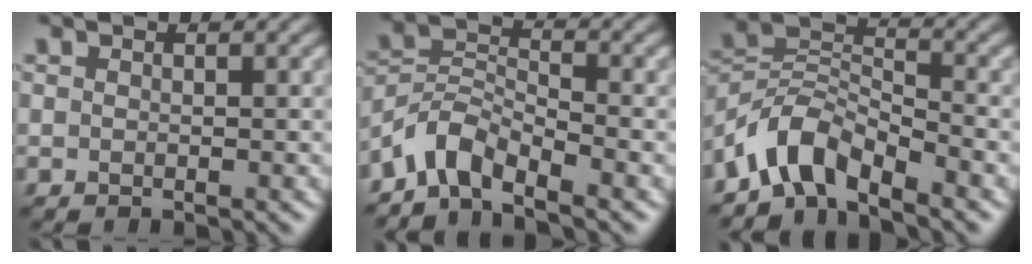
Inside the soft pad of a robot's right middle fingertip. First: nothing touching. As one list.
[{"total": 4.1, "force": [-3.4, 1.4, 1.8], "torque": [-0.029, 0.007, -0.082]}, {"total": 5.2, "force": [-4.2, 2.0, 2.5], "torque": [-0.038, 0.006, -0.095]}]